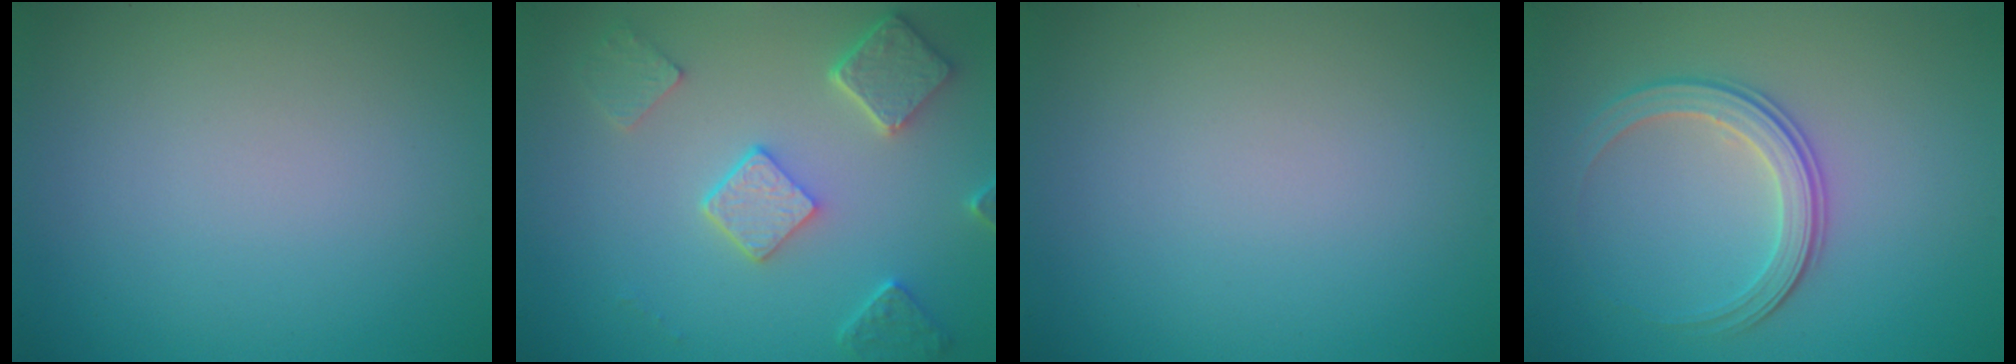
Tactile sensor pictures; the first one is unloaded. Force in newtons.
{"total": 4.9, "press": 3.8, "slide": 3.0}
{"total": 0.0}
{"total": 2.9, "press": 2.7, "slide": 1.0}